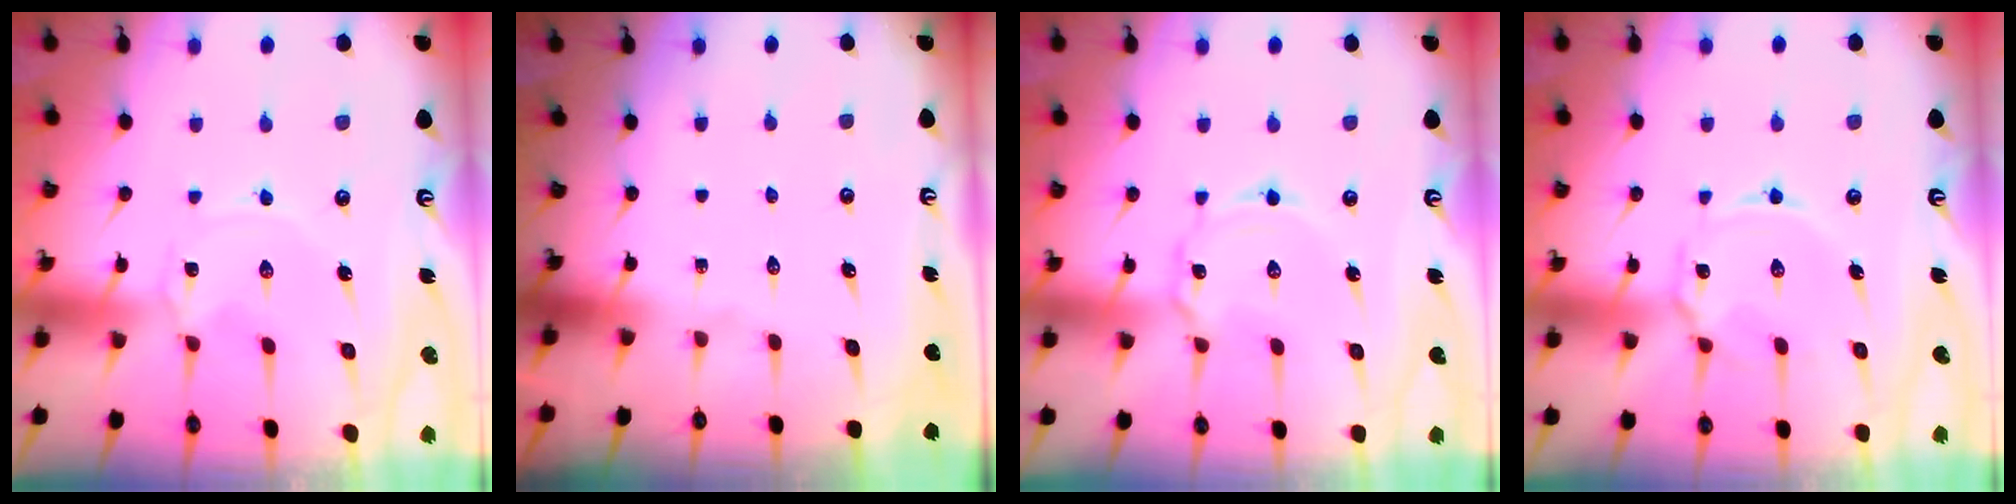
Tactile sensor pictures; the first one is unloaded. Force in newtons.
{"total": 0.0}
{"total": 3.1, "press": 3.1, "slide": 0.4}
{"total": 6.1, "press": 6.1, "slide": 0.4}